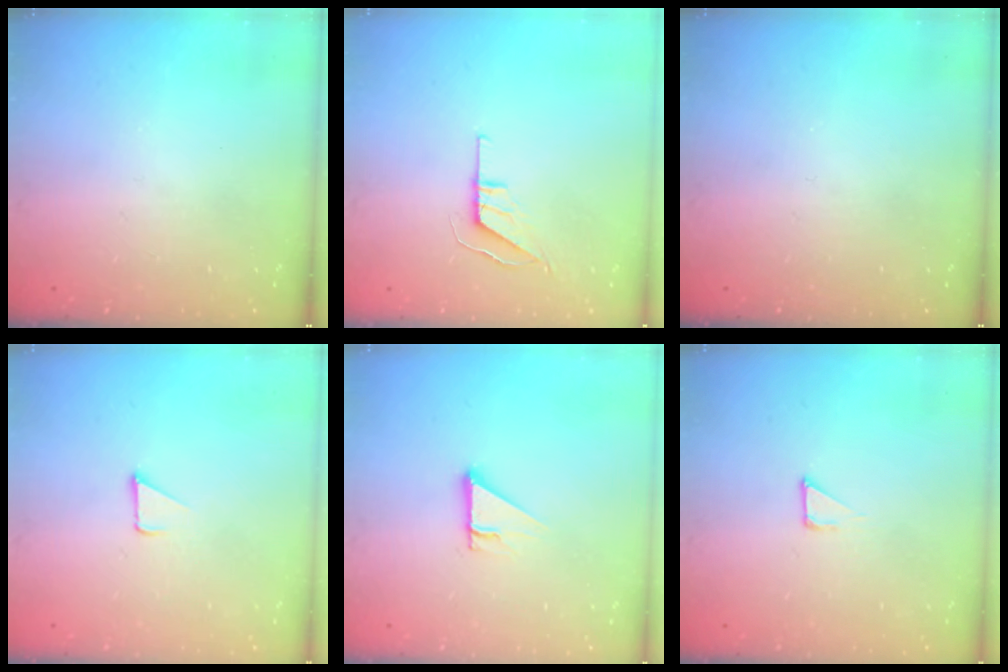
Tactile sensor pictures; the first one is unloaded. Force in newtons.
{"total": 5.5, "press": 5.5, "slide": 0.4}
{"total": 0.0}
{"total": 1.5, "press": 1.5, "slide": 0.1}
{"total": 2.7, "press": 2.7, "slide": 0.0}
{"total": 2.1, "press": 2.1, "slide": 0.1}